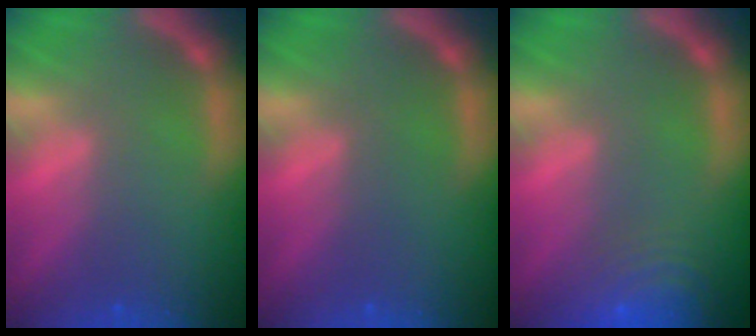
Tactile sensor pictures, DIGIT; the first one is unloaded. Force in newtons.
{"total": 0.0}
{"total": 8.5}